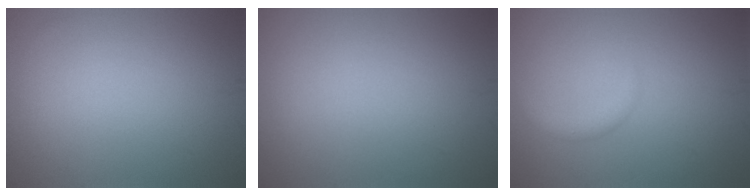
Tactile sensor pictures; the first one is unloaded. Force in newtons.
{"total": 0.0}
{"total": 1.5, "press": 1.5, "slide": 0.2}